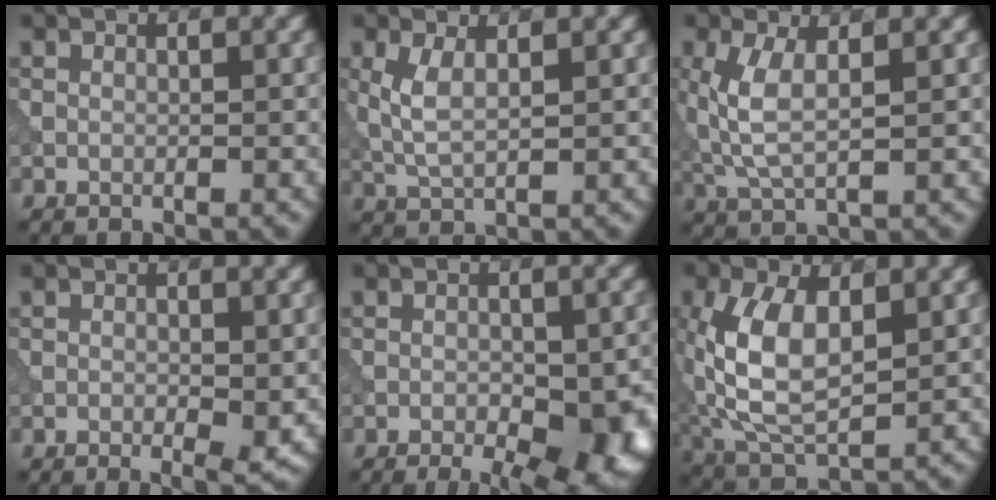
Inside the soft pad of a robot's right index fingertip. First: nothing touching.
{"total": 3.0, "force": [0.8, 1.2, 2.6], "torque": [-0.062, -0.001, 0.018]}
{"total": 4.5, "force": [0.8, 1.9, 4.0], "torque": [-0.097, 0.004, 0.016]}
{"total": 2.3, "force": [-0.4, 0.8, 2.1], "torque": [-0.025, -0.008, -0.006]}
{"total": 10.1, "force": [-3.6, 4.9, 8.0], "torque": [-0.076, -0.017, -0.042]}
{"total": 7.9, "force": [0.9, 4.1, 6.7], "torque": [-0.148, 0.003, 0.016]}